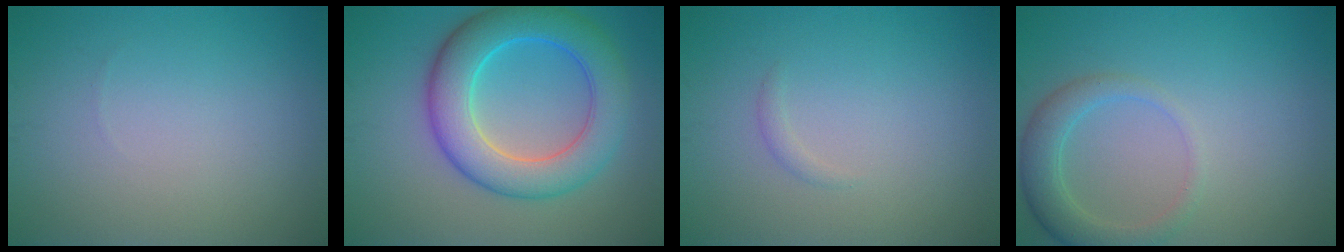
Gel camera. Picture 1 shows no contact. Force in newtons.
{"total": 8.1, "press": 8.1, "slide": 0.1}
{"total": 0.7, "press": 0.7, "slide": 0.1}
{"total": 3.3, "press": 3.3, "slide": 0.4}